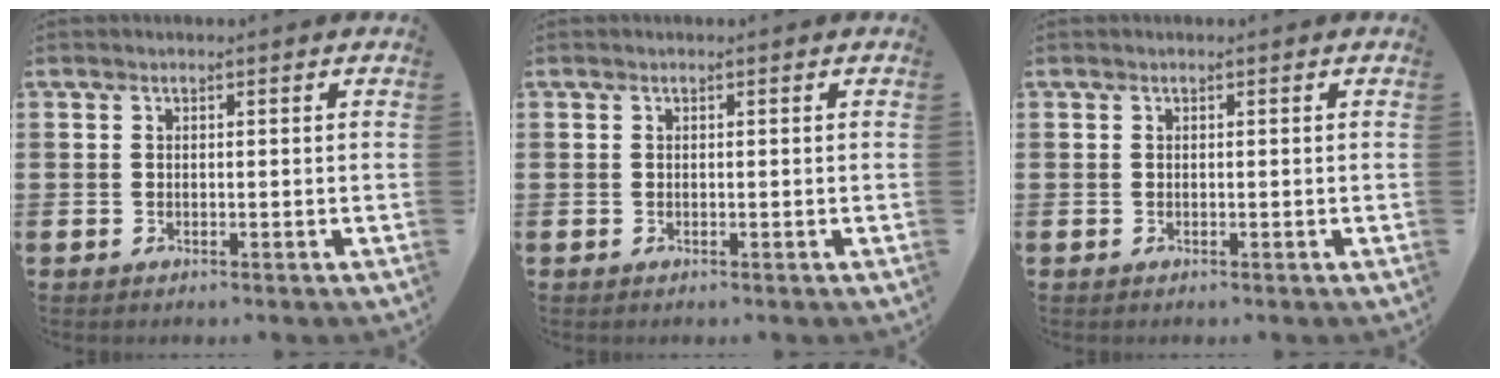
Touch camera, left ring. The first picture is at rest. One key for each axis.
{"total": 0.0}
{"total": 0.0}